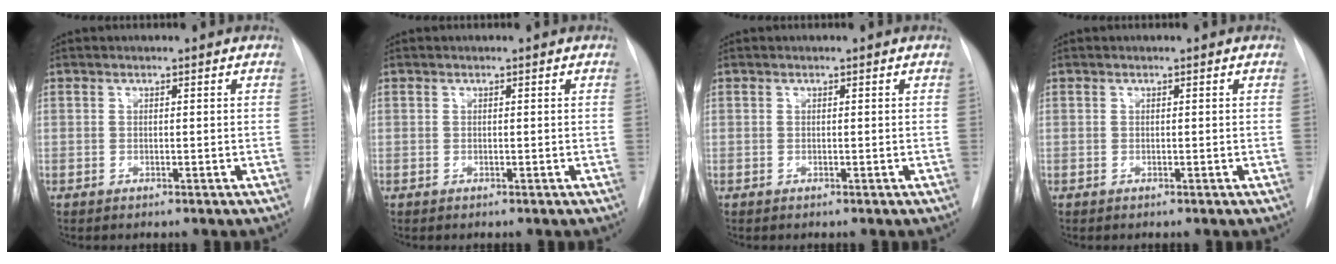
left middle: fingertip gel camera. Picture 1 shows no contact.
{"total": 0.0}
{"total": 0.0}
{"total": 0.0}